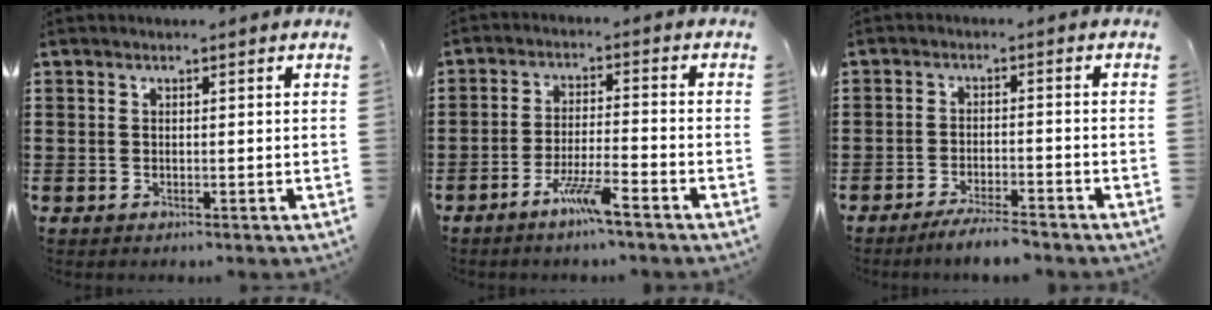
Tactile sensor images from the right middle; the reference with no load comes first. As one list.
[{"total": 5.9, "force": [-4.2, 0.2, 4.2], "torque": [-0.088, -0.010, -0.078]}, {"total": 4.0, "force": [-3.6, -0.1, 1.6], "torque": [-0.035, -0.007, -0.070]}]